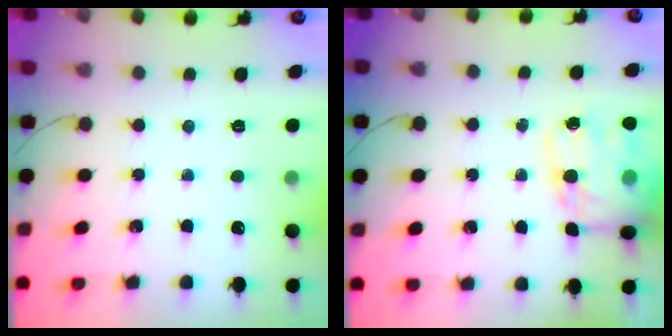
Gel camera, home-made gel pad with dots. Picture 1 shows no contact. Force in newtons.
{"total": 16.4, "press": 16.0, "slide": 3.7}